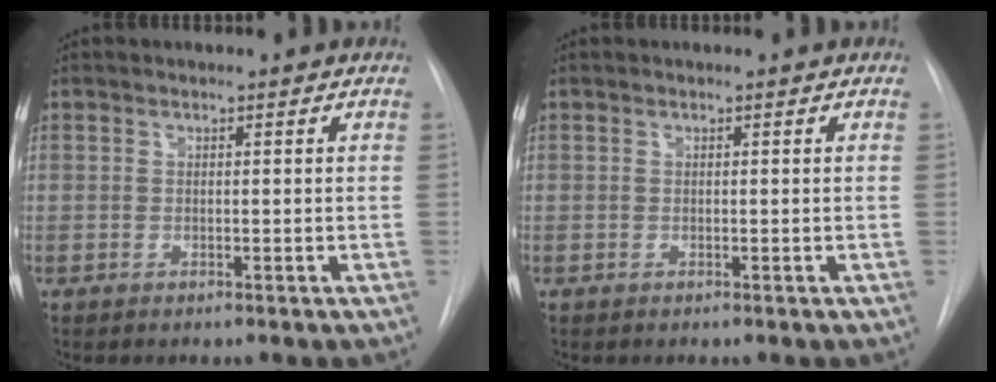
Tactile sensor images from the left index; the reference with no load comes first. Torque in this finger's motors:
{"motor_torque": [0.00, 0.00, 0.00, 0.00]}